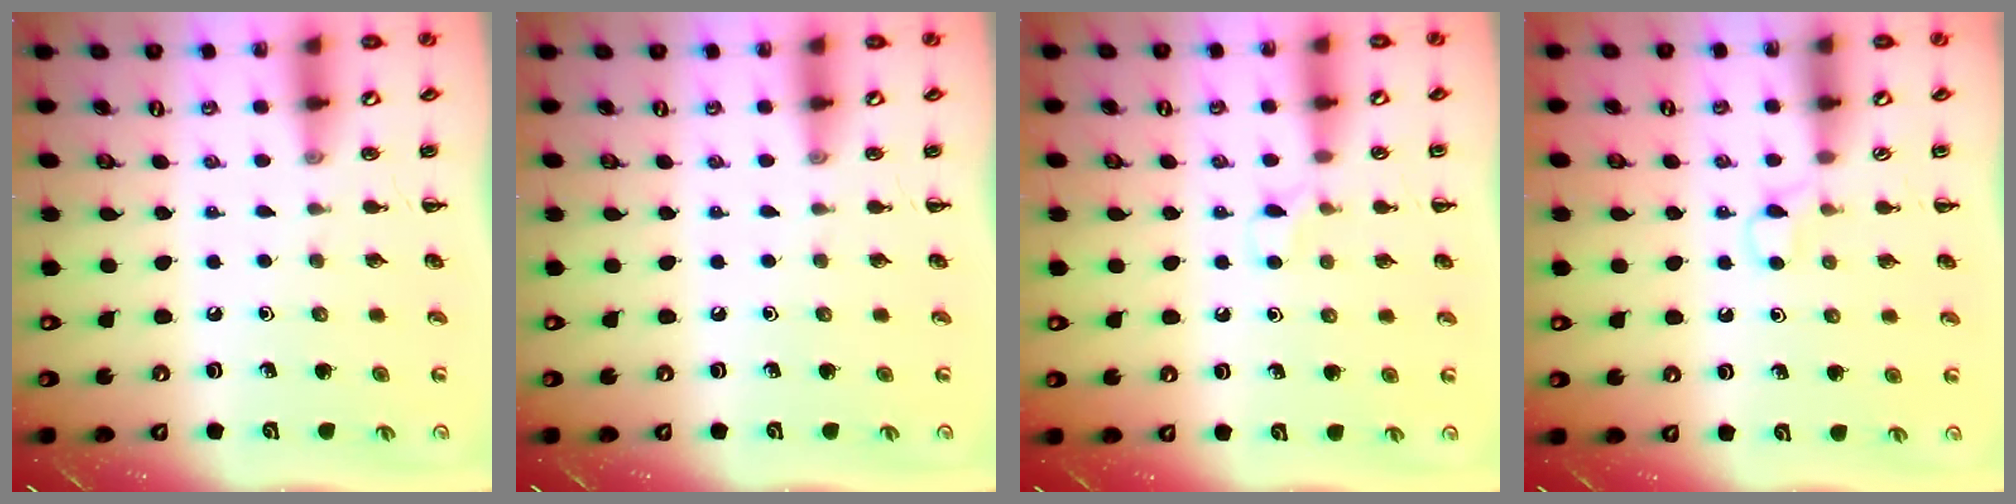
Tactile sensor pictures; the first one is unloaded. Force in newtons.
{"total": 0.0}
{"total": 3.9, "press": 3.7, "slide": 1.2}
{"total": 2.6, "press": 2.5, "slide": 0.9}